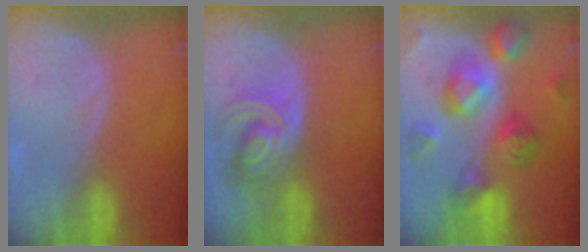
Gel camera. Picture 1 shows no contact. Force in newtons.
{"total": 6.8, "press": 6.7, "slide": 1.2}
{"total": 11.1, "press": 11.0, "slide": 1.0}